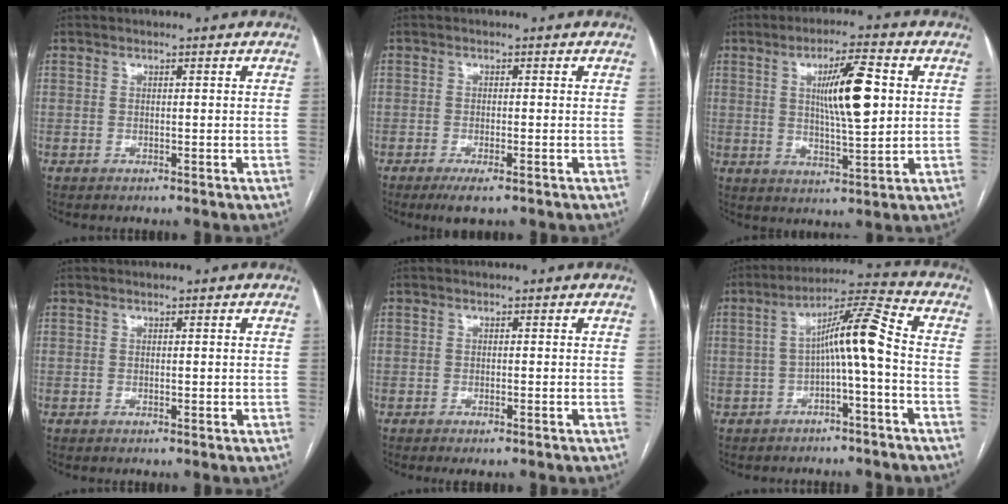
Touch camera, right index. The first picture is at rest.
{"total": 3.5, "force": [-2.2, 0.6, 2.7], "torque": [-0.046, -0.008, -0.035]}
{"total": 9.9, "force": [2.0, 1.2, 9.6], "torque": [-0.164, 0.001, 0.037]}
{"total": 0.0}
{"total": 1.4, "force": [-1.0, 0.2, 1.0], "torque": [-0.015, -0.004, -0.013]}
{"total": 8.5, "force": [-1.1, 0.1, 8.4], "torque": [-0.139, 0.032, -0.021]}